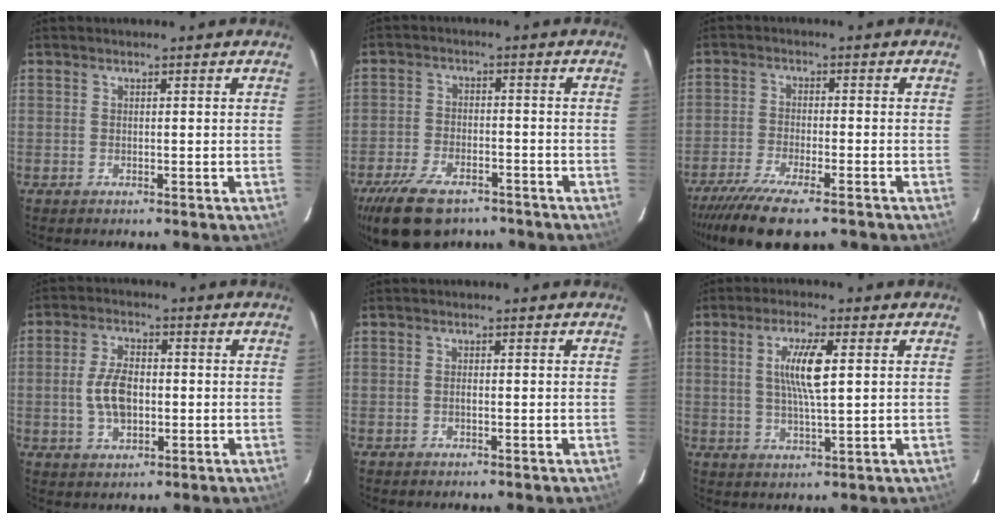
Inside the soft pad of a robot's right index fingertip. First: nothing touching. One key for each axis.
{"total": 13.9, "fx": -9.7, "fy": 6.7, "fz": 7.3, "tx": -0.170, "ty": -0.014, "tz": -0.165}
{"total": 12.4, "fx": -9.6, "fy": 2.6, "fz": 7.4, "tx": -0.168, "ty": -0.041, "tz": -0.169}
{"total": 7.7, "fx": -0.7, "fy": 4.5, "fz": 6.2, "tx": -0.124, "ty": 0.004, "tz": -0.008}
{"total": 0.6, "fx": -0.2, "fy": 0.2, "fz": 0.6, "tx": -0.011, "ty": 0.002, "tz": -0.005}
{"total": 7.4, "fx": 1.6, "fy": 1.0, "fz": 7.1, "tx": -0.134, "ty": 0.000, "tz": 0.029}